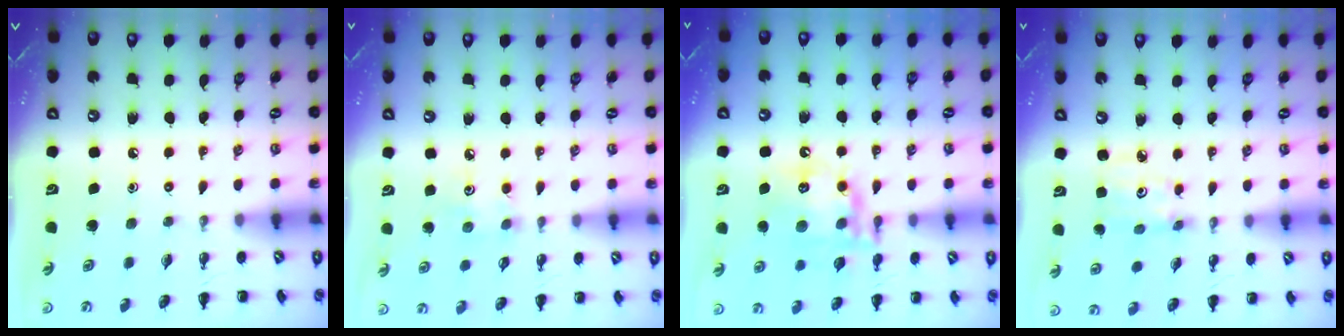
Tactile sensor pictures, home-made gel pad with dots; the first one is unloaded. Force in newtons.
{"total": 3.9, "press": 3.8, "slide": 1.0}
{"total": 15.0, "press": 14.8, "slide": 2.7}
{"total": 2.8, "press": 2.8, "slide": 0.4}